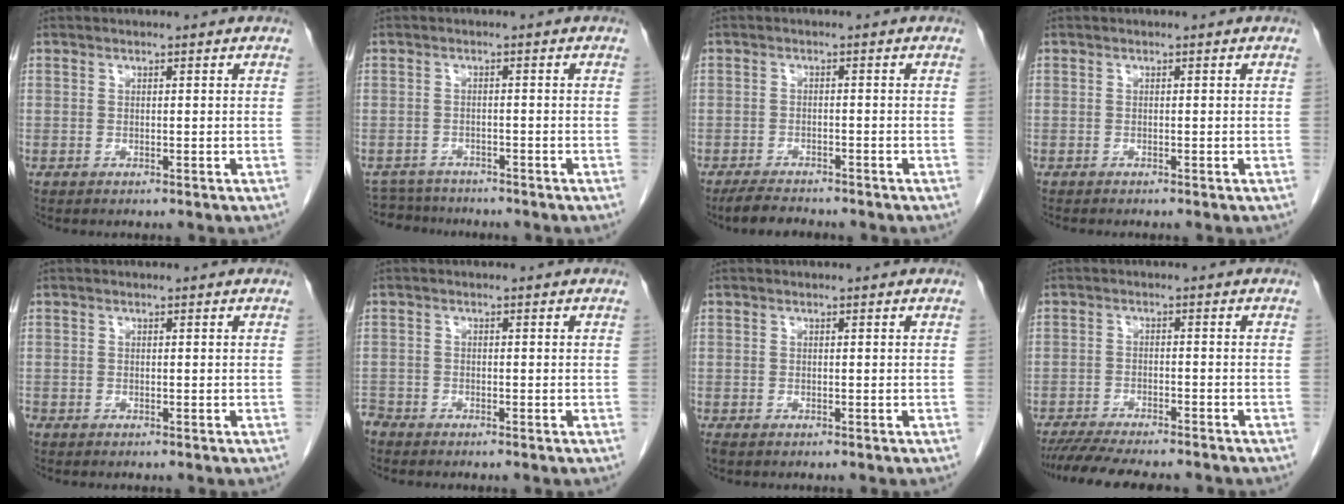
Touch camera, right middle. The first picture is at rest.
{"total": 5.1, "force": [-4.9, 1.3, -0.2], "torque": [0.006, 0.000, -0.081]}
{"total": 4.0, "force": [-3.7, 0.9, 1.5], "torque": [-0.030, -0.011, -0.064]}
{"total": 0.7, "force": [-0.6, -0.2, 0.3], "torque": [-0.003, 0.000, -0.011]}
{"total": 0.0}
{"total": 2.0, "force": [-1.9, 0.5, -0.1], "torque": [0.000, -0.005, -0.037]}
{"total": 1.0, "force": [-0.8, 0.4, 0.5], "torque": [-0.012, -0.003, -0.012]}
{"total": 12.4, "force": [-11.0, 1.8, 5.5], "torque": [-0.080, -0.011, -0.160]}